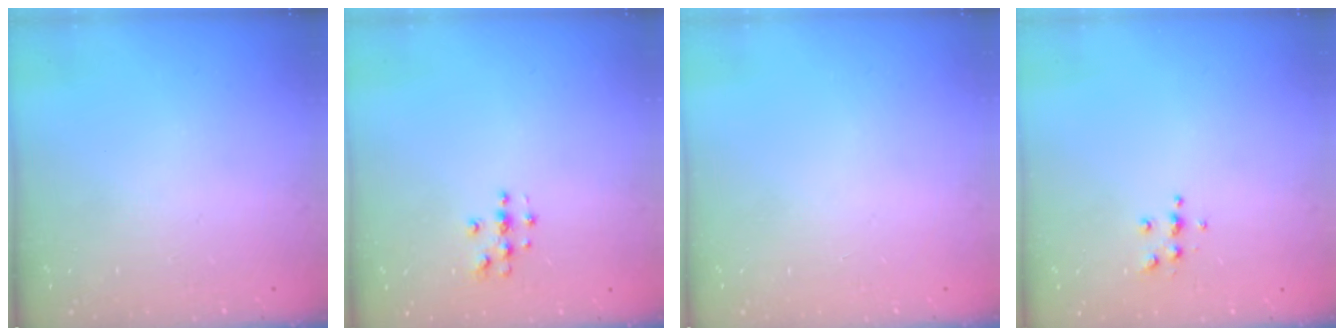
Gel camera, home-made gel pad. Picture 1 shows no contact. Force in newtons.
{"total": 3.6, "press": 3.6, "slide": 0.5}
{"total": 0.0}
{"total": 5.4, "press": 5.4, "slide": 0.5}